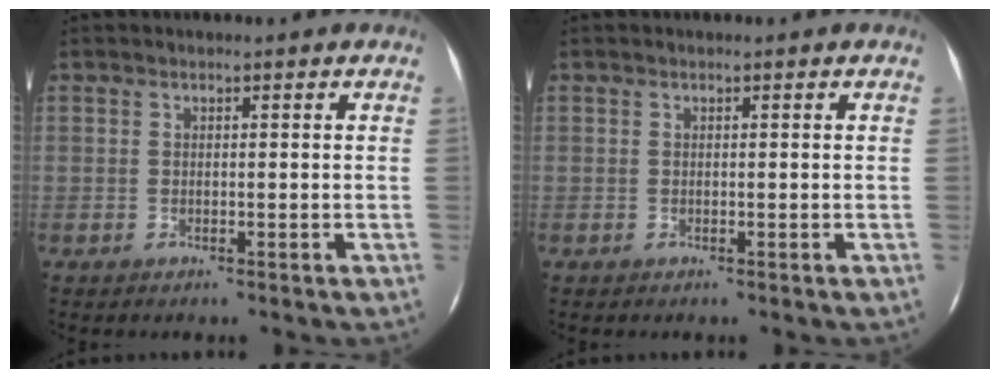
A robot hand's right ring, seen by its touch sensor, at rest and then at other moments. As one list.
[{"total": 0.0}]